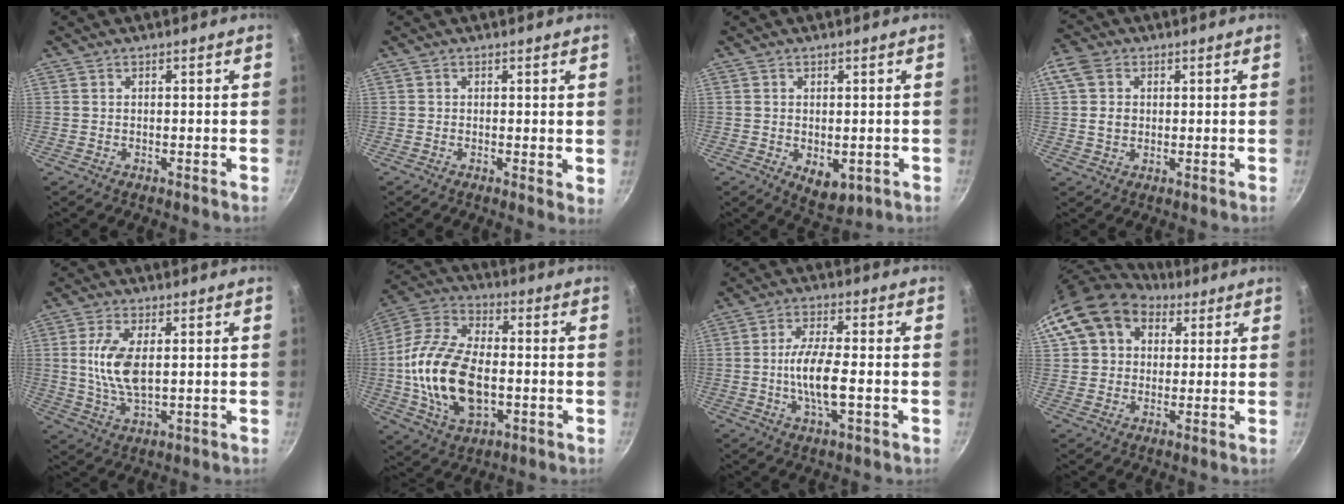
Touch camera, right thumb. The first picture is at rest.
{"total": 2.0, "force": [0.4, 0.9, 1.8], "torque": [-0.023, -0.003, 0.004]}
{"total": 5.8, "force": [-1.1, 3.6, 4.3], "torque": [-0.054, -0.010, -0.006]}
{"total": 6.2, "force": [1.1, 5.0, 3.6], "torque": [-0.058, 0.000, 0.011]}
{"total": 9.1, "force": [1.3, 4.3, 7.9], "torque": [-0.155, -0.004, 0.027]}
{"total": 20.2, "force": [-2.0, 11.7, 16.3], "torque": [-0.306, 0.025, -0.043]}
{"total": 9.0, "force": [-1.3, 2.7, 8.5], "torque": [-0.166, 0.011, -0.032]}
{"total": 13.0, "force": [6.8, 9.4, 5.9], "torque": [-0.079, -0.002, 0.111]}